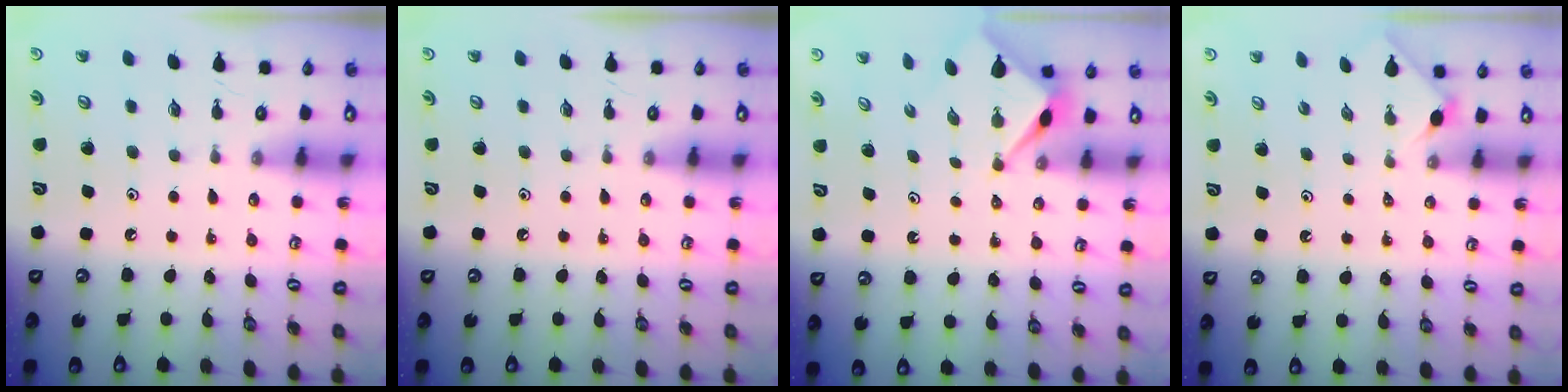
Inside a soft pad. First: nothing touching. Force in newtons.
{"total": 0.0}
{"total": 3.0, "press": 3.0, "slide": 0.2}
{"total": 1.7, "press": 1.7, "slide": 0.4}